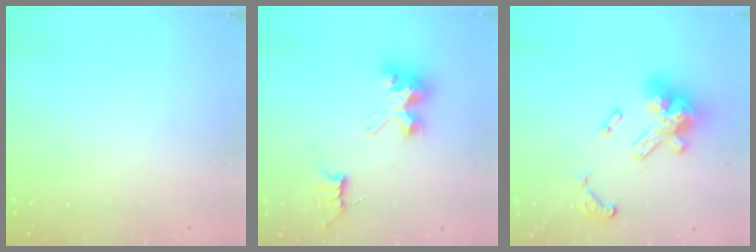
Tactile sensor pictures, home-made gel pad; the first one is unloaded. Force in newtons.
{"total": 7.1, "press": 7.1, "slide": 0.2}
{"total": 15.1, "press": 15.1, "slide": 1.0}